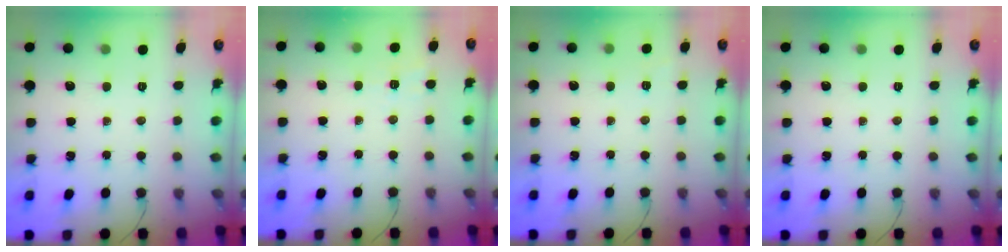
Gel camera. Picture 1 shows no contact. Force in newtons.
{"total": 1.9, "press": 0.5, "slide": 1.9}
{"total": 5.5, "press": 5.3, "slide": 1.5}
{"total": 0.0}